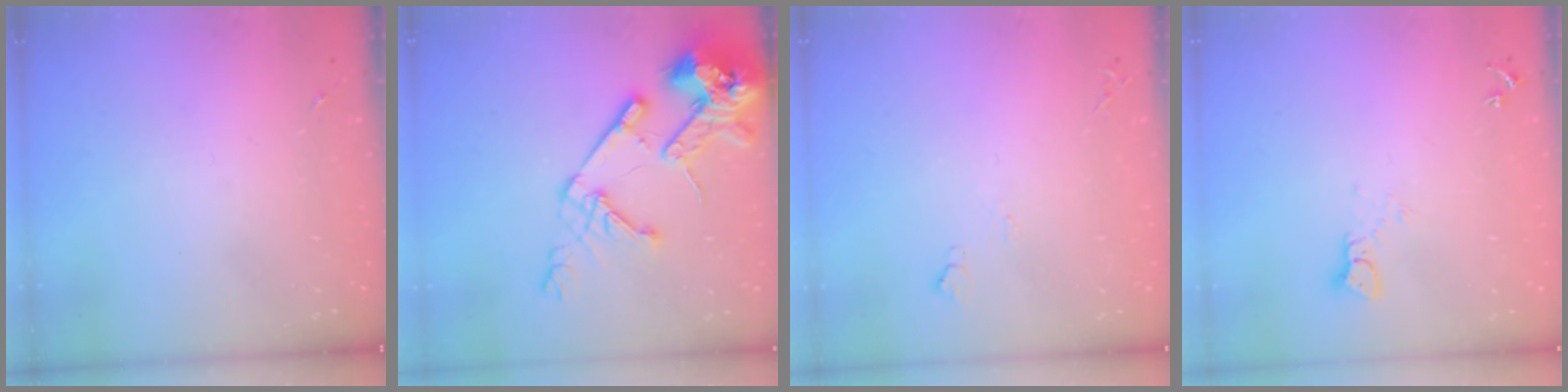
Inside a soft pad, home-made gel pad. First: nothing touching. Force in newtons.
{"total": 18.4, "press": 18.2, "slide": 2.5}
{"total": 4.0, "press": 4.0, "slide": 0.6}
{"total": 3.7, "press": 3.7, "slide": 0.3}